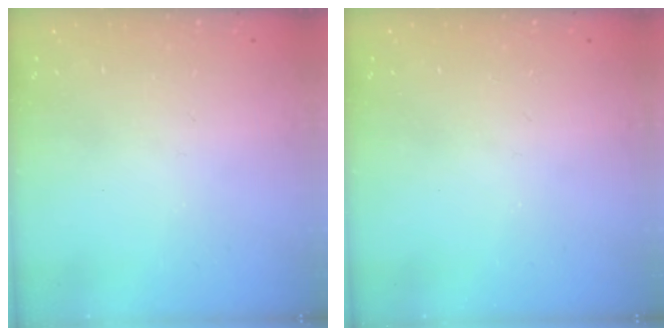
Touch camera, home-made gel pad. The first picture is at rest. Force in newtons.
{"total": 0.0}